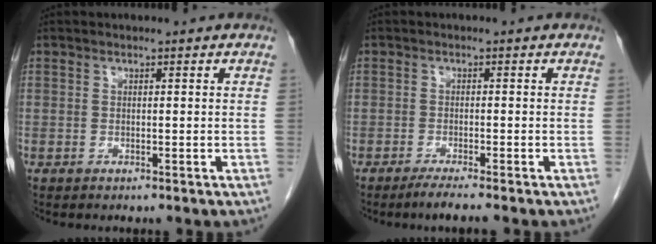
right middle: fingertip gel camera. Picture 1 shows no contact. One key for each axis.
{"total": 3.1, "fx": -2.5, "fy": -0.5, "fz": 1.8, "tx": -0.034, "ty": -0.006, "tz": -0.044}